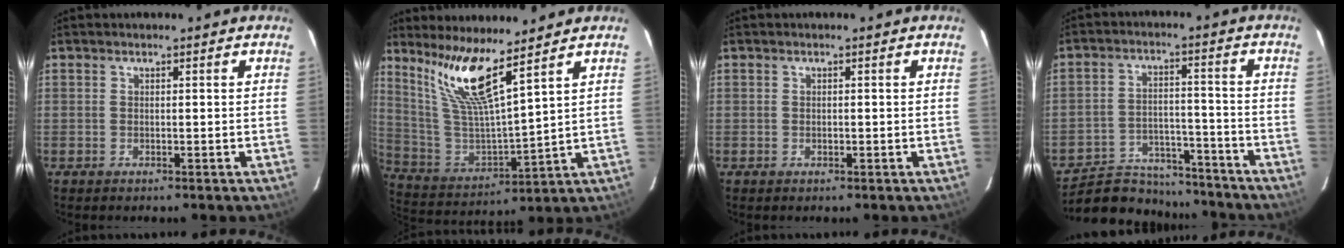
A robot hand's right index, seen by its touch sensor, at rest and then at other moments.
{"total": 12.8, "force": [9.1, 0.6, 9.0], "torque": [-0.163, -0.009, 0.190]}
{"total": 0.5, "force": [-0.2, 0.4, 0.3], "torque": [-0.005, 0.001, 0.000]}
{"total": 16.5, "force": [-14.7, 6.2, 4.3], "torque": [-0.108, 0.019, -0.208]}